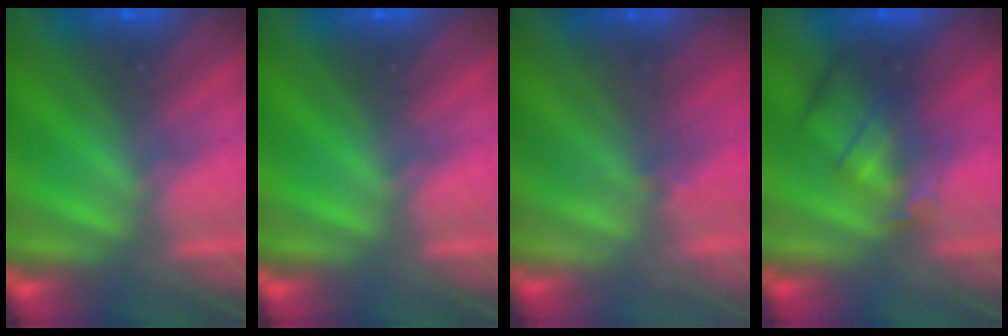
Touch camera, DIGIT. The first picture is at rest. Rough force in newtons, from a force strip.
{"total": 0.0}
{"total": 2.3}
{"total": 2.4}